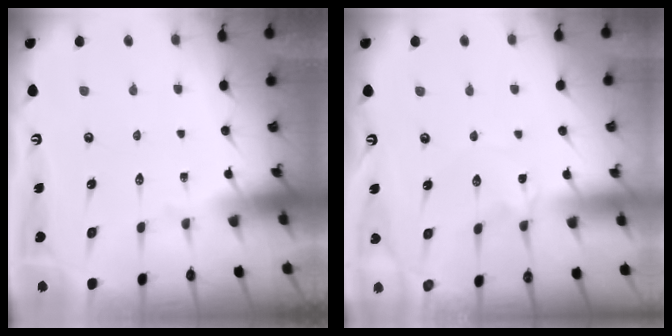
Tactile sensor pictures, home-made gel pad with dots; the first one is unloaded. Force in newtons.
{"total": 0.0}